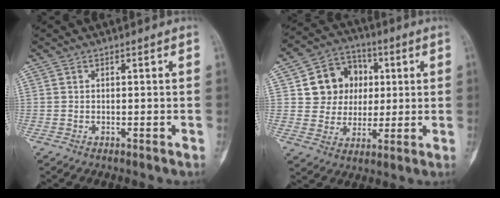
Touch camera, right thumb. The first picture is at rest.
{"total": 12.3, "force": [2.7, 11.0, 4.9], "torque": [-0.030, 0.004, 0.046]}